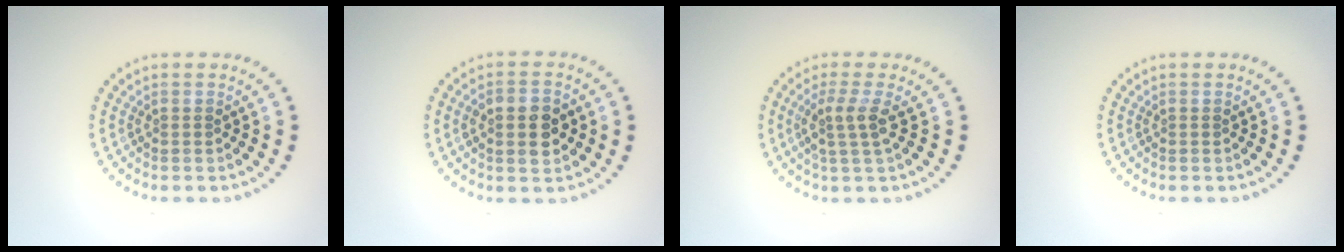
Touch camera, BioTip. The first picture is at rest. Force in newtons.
{"total": 3.8, "press": 3.7, "slide": 0.3}
{"total": 2.5, "press": 1.9, "slide": 1.6}
{"total": 0.0}